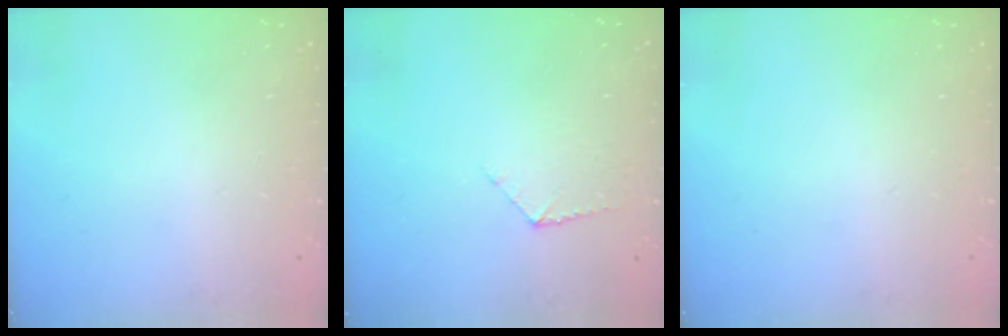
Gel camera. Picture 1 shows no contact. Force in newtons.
{"total": 7.0, "press": 7.0, "slide": 0.4}
{"total": 0.0}